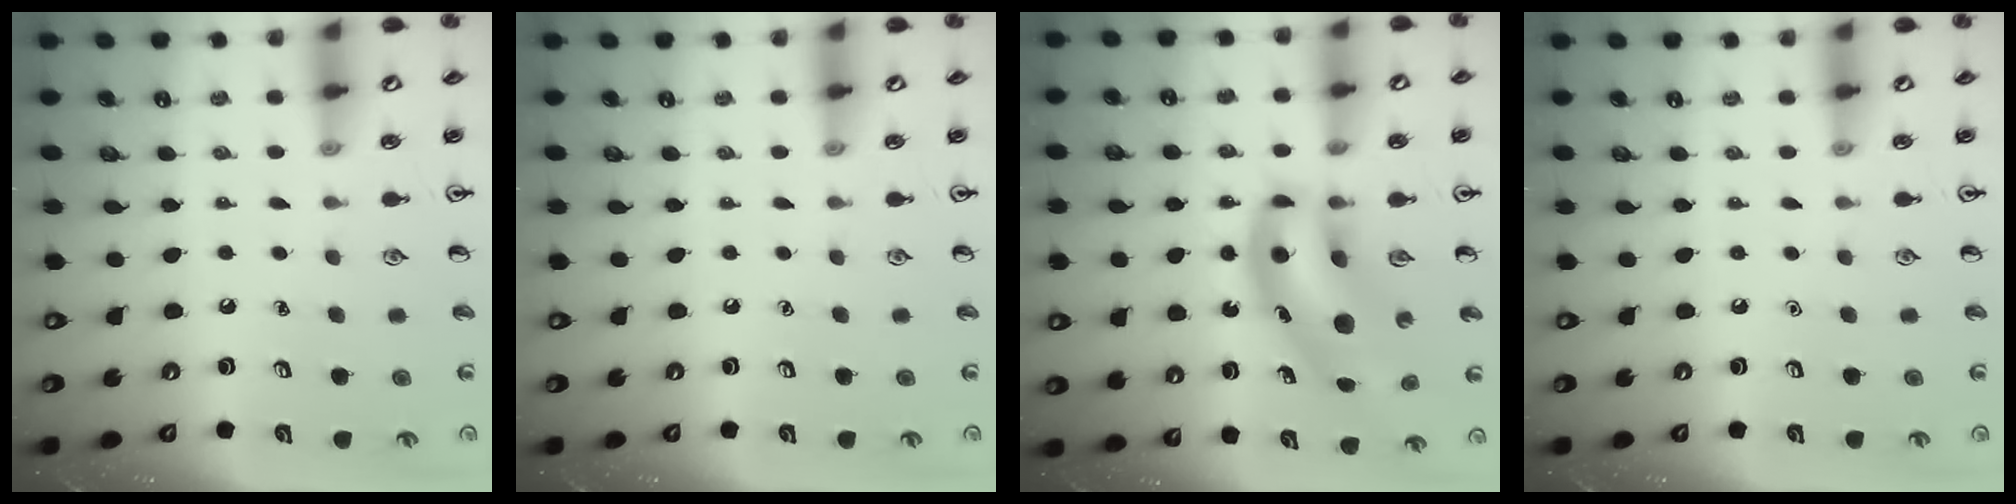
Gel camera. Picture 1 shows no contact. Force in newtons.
{"total": 0.0}
{"total": 14.0, "press": 13.4, "slide": 3.8}
{"total": 0.0}